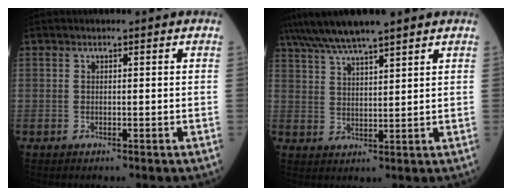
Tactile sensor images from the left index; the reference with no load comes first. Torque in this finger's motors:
{"motor_torque": [0.40, -0.53, 0.59, 0.08]}